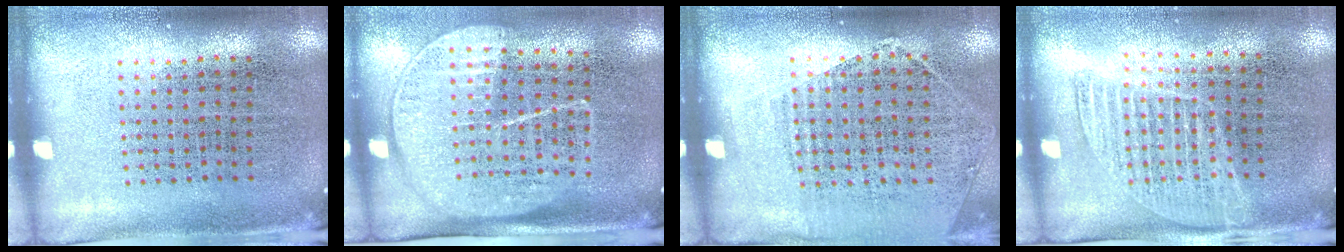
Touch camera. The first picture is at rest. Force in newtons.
{"total": 1.7, "press": 1.4, "slide": 1.0}
{"total": 1.1, "press": 0.9, "slide": 0.6}
{"total": 1.2, "press": 1.1, "slide": 0.5}